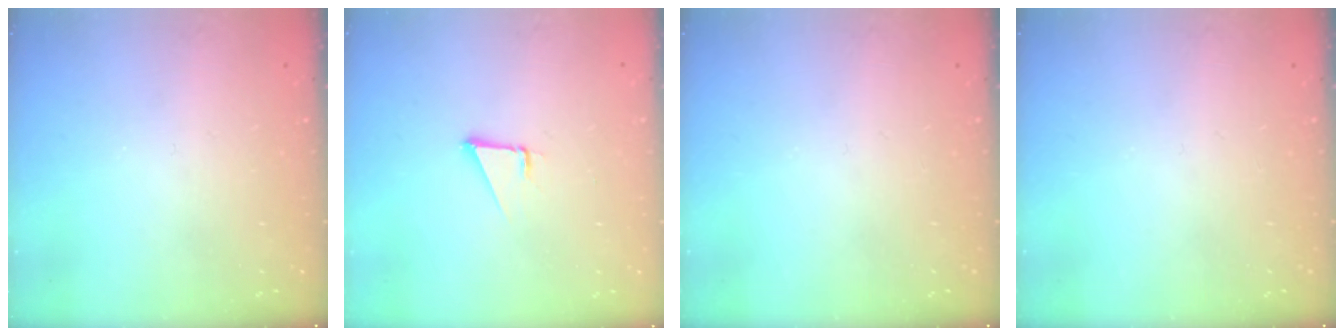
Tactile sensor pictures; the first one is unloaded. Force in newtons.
{"total": 1.9, "press": 1.9, "slide": 0.1}
{"total": 0.0}
{"total": 0.0}